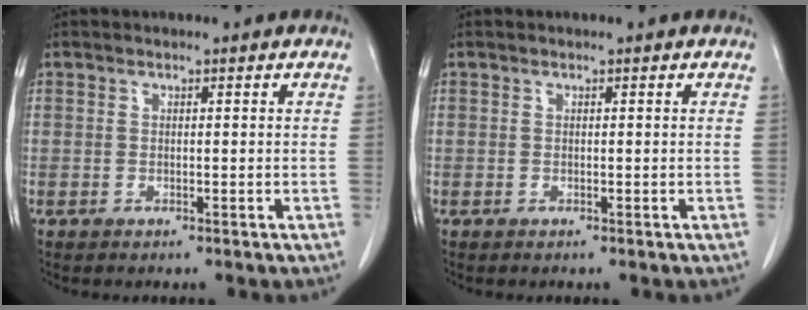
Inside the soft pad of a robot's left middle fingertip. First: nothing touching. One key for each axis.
{"total": 0.0}